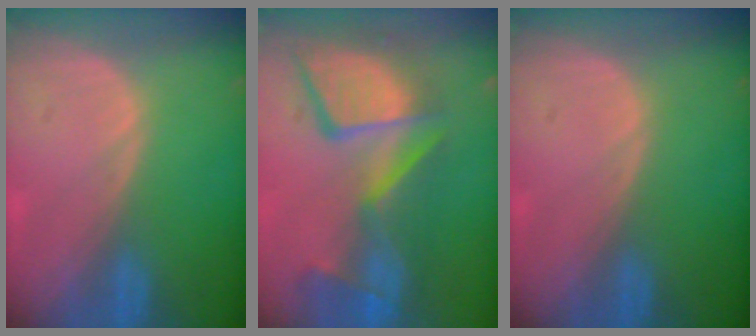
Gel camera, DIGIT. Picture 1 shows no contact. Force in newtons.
{"total": 13.2, "press": 11.2, "slide": 7.0}
{"total": 0.0}